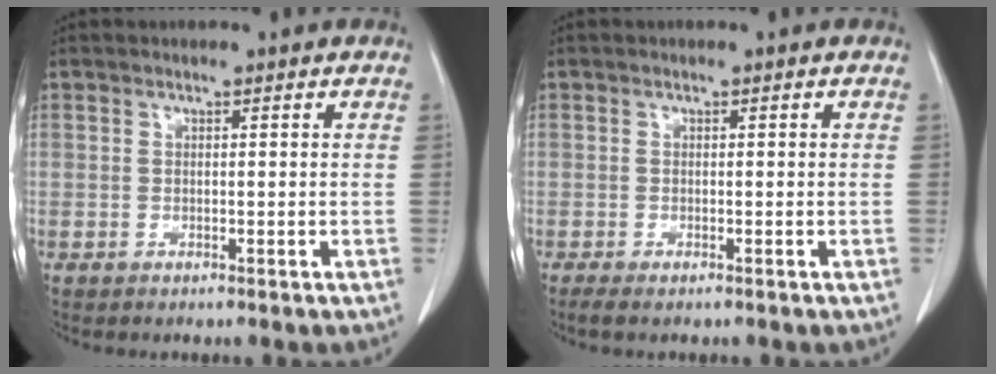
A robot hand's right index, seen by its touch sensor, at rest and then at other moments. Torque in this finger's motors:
{"motor_torque": [-0.01, 0.02, -0.04, 0.01]}